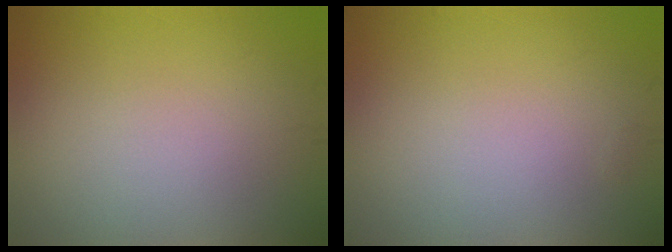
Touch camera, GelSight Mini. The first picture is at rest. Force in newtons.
{"total": 0.0}